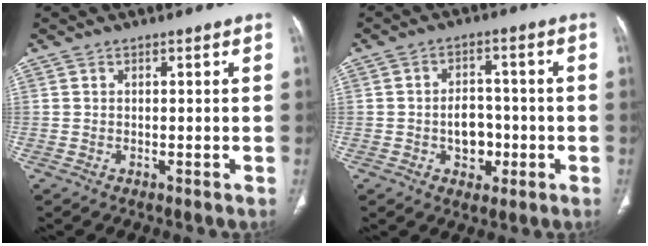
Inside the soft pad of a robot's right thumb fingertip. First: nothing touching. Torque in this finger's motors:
{"motor_torque": [3.90, 1.11, 1.11, -0.77, 0.34]}